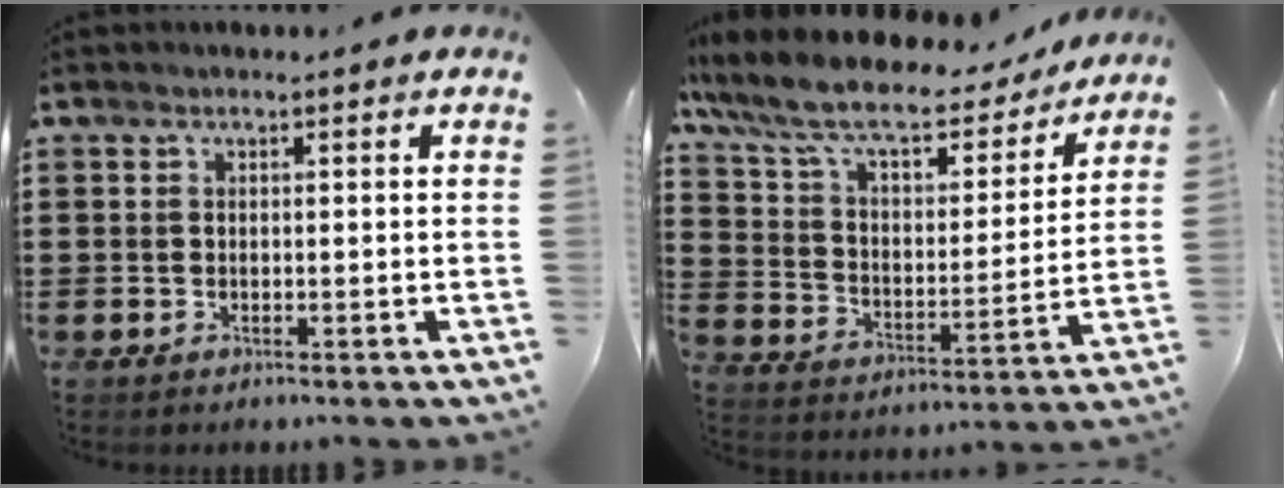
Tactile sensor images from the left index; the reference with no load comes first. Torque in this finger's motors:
{"motor_torque": [1.20, -0.94, 1.05, 0.21]}